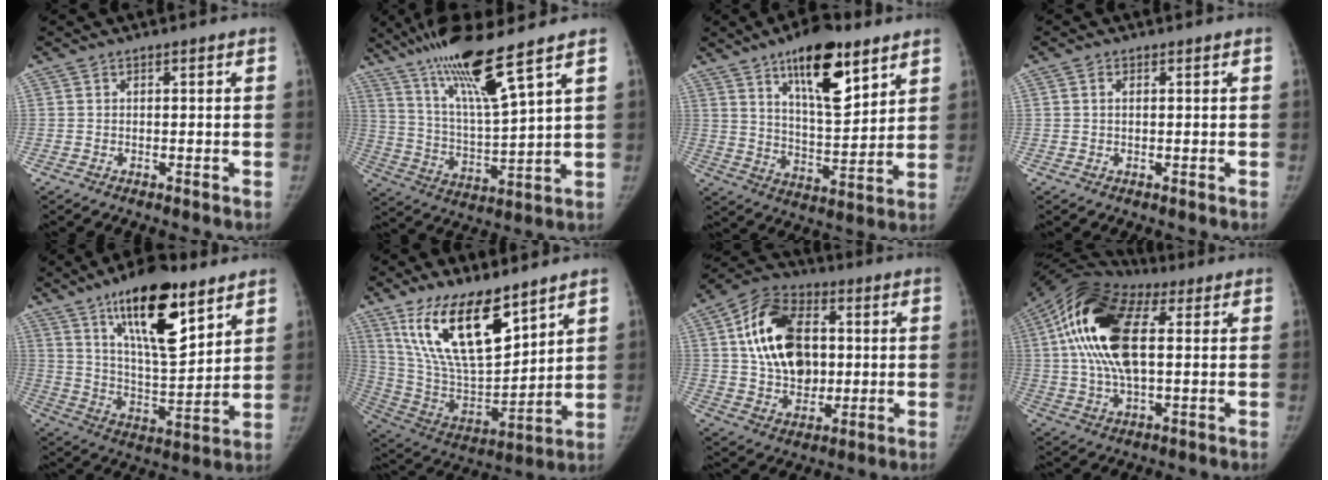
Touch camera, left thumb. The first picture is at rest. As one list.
[{"total": 15.5, "force": [10.8, 0.6, 11.2], "torque": [-0.199, -0.055, 0.206]}, {"total": 16.1, "force": [9.3, 5.8, 11.7], "torque": [-0.151, -0.055, 0.153]}, {"total": 0.9, "force": [0.1, 0.6, 0.7], "torque": [-0.010, 0.004, 0.000]}, {"total": 19.2, "force": [11.1, 6.5, 14.2], "torque": [-0.198, -0.064, 0.193]}, {"total": 20.2, "force": [12.5, 7.7, 13.8], "torque": [-0.217, -0.072, 0.247]}, {"total": 17.8, "force": [3.0, 12.3, 12.6], "torque": [-0.183, 0.006, 0.049]}, {"total": 19.0, "force": [4.2, 9.4, 16.0], "torque": [-0.321, 0.024, 0.065]}]